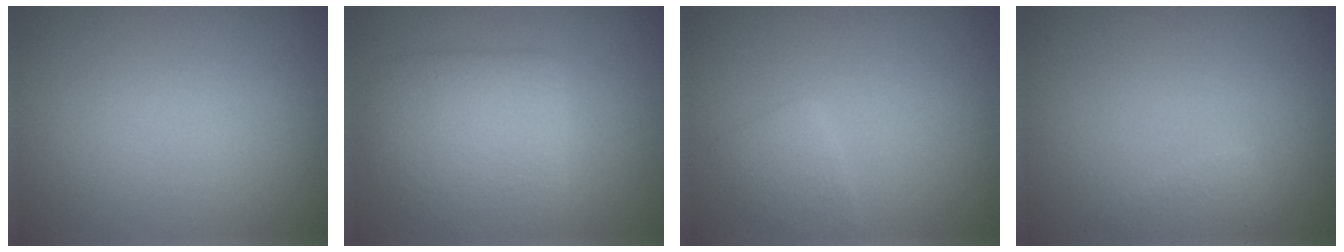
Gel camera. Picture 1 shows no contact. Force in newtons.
{"total": 5.3, "press": 5.3, "slide": 0.2}
{"total": 1.7, "press": 1.7, "slide": 0.0}
{"total": 1.3, "press": 1.3, "slide": 0.0}